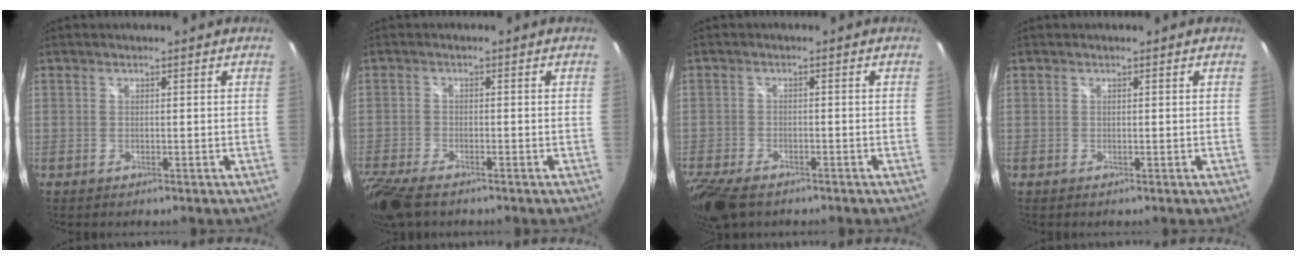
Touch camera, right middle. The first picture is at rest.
{"total": 9.2, "force": [-7.0, 3.0, 5.1], "torque": [-0.137, -0.042, -0.135]}
{"total": 9.7, "force": [-7.2, 4.3, 5.0], "torque": [-0.137, -0.037, -0.135]}
{"total": 0.0}